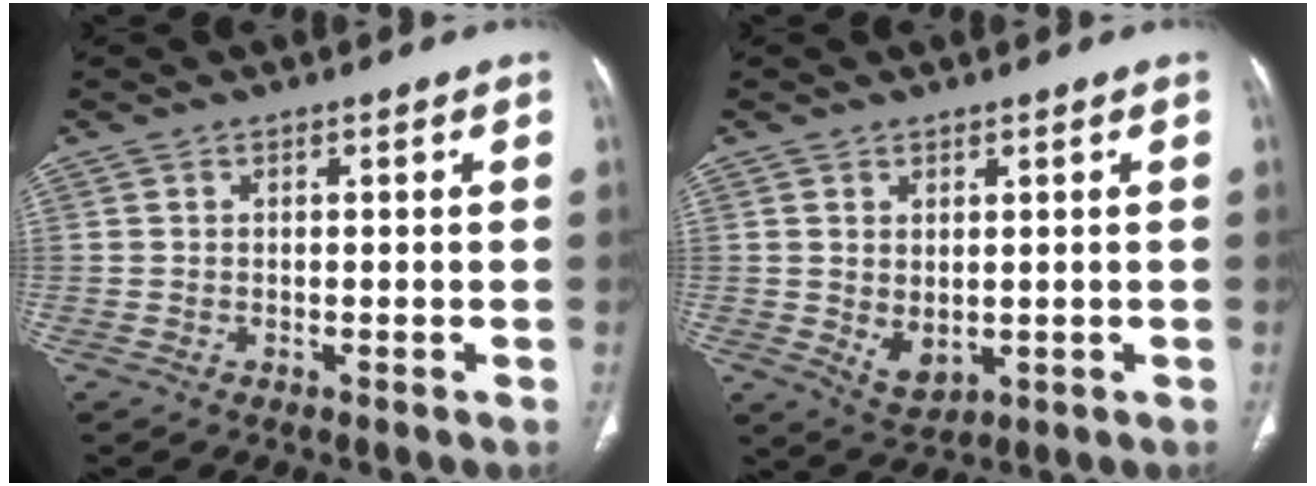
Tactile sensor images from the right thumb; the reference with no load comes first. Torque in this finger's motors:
{"motor_torque": [-0.53, 0.20, 0.33, 0.57, 0.16]}